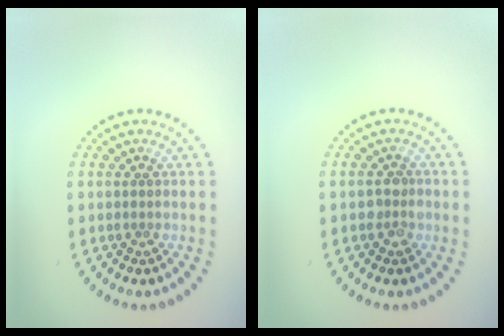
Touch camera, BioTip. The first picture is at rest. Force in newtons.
{"total": 1.8, "press": 1.8, "slide": 0.3}